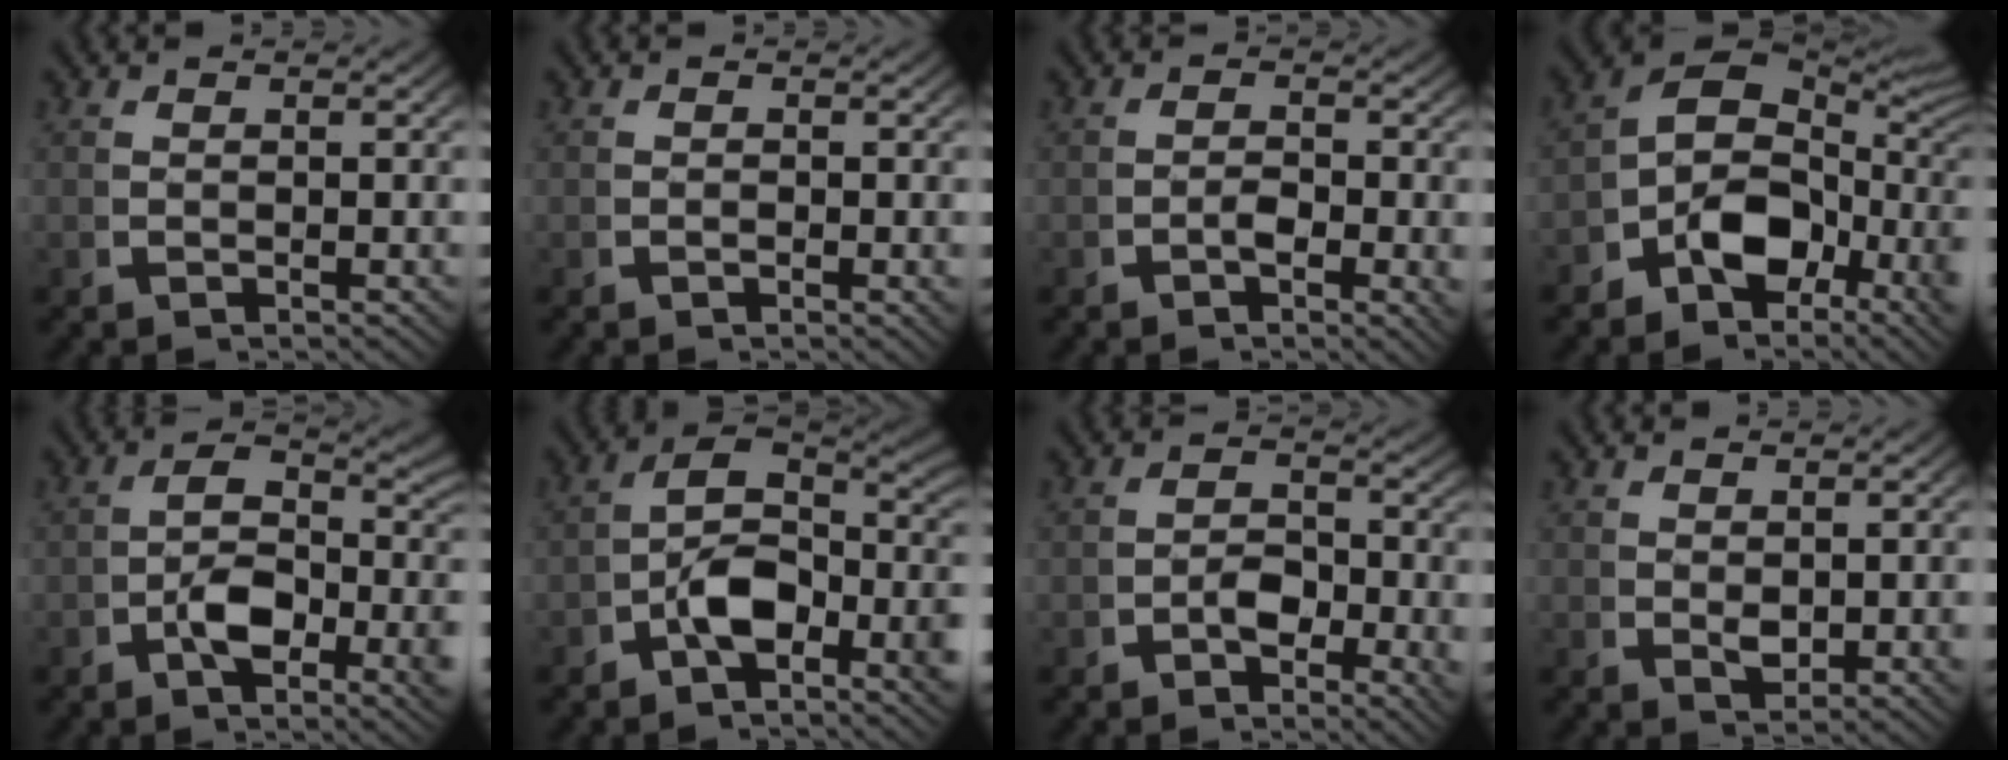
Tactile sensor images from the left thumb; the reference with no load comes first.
{"total": 0.7, "force": [-0.3, 0.4, 0.4], "torque": [-0.007, 0.000, -0.007]}
{"total": 1.9, "force": [-0.7, 1.2, 1.3], "torque": [-0.023, -0.006, -0.016]}
{"total": 8.8, "force": [-0.3, 5.8, 6.7], "torque": [-0.113, -0.012, -0.009]}
{"total": 5.2, "force": [-0.8, 3.0, 4.2], "torque": [-0.073, -0.015, -0.018]}
{"total": 7.0, "force": [-1.1, 4.5, 5.2], "torque": [-0.097, -0.020, -0.021]}
{"total": 2.8, "force": [-0.8, 2.1, 1.7], "torque": [-0.024, -0.013, -0.014]}
{"total": 1.6, "force": [0.5, 0.9, 1.1], "torque": [-0.016, -0.006, 0.015]}